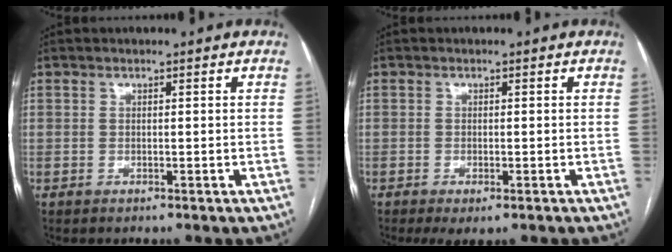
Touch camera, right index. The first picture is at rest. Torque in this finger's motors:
{"motor_torque": [1.19, -0.95, 0.27, 0.05]}